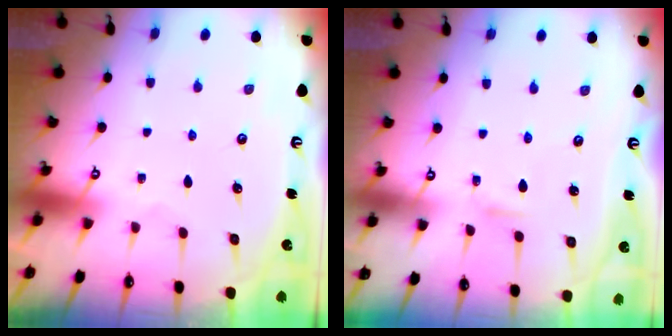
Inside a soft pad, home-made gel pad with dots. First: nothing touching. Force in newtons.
{"total": 4.0, "press": 3.9, "slide": 0.5}